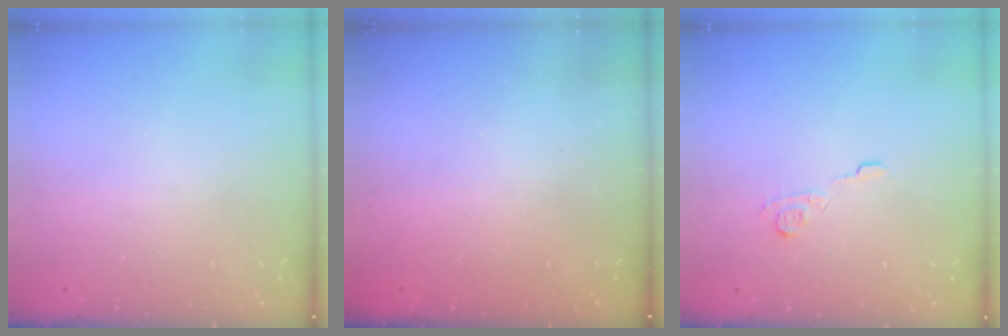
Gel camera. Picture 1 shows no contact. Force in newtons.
{"total": 2.5, "press": 2.4, "slide": 0.8}
{"total": 6.2, "press": 6.2, "slide": 0.5}